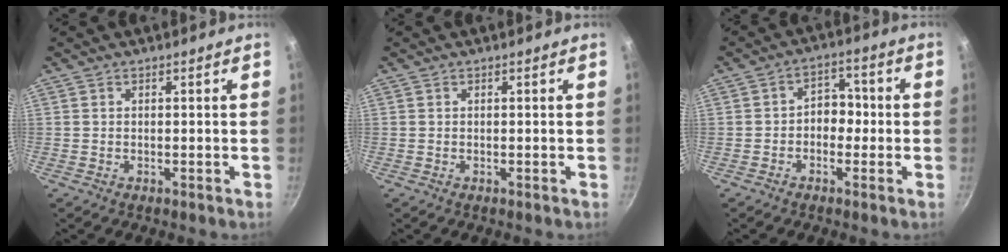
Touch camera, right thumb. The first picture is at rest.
{"total": 0.0}
{"total": 5.1, "force": [-0.9, 4.0, 3.1], "torque": [-0.001, 0.018, -0.023]}